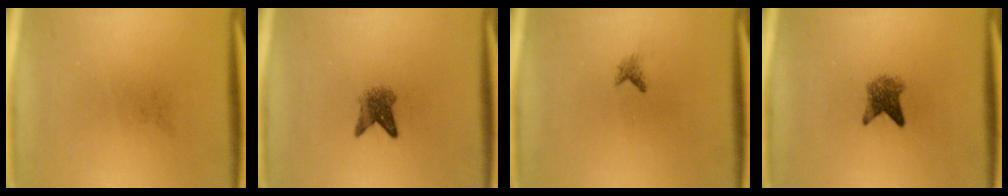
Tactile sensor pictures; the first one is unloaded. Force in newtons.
{"total": 3.2}
{"total": 0.8}
{"total": 3.3}